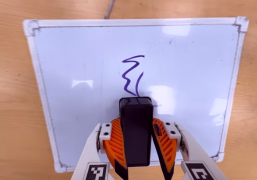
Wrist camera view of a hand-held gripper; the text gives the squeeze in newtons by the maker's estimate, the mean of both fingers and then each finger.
{"total": 10.8, "left": 11.1, "right": 10.4}